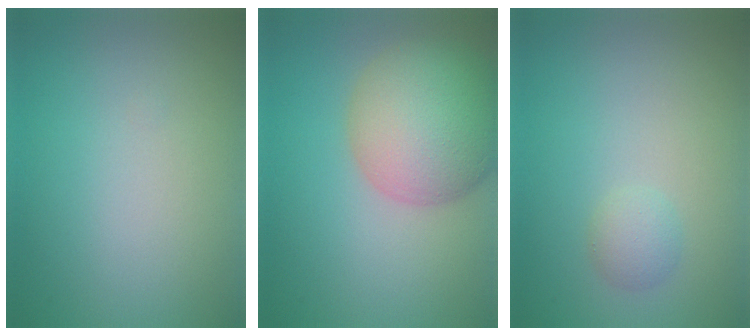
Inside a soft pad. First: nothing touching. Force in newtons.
{"total": 8.8, "press": 8.8, "slide": 0.5}
{"total": 1.3, "press": 1.3, "slide": 0.2}